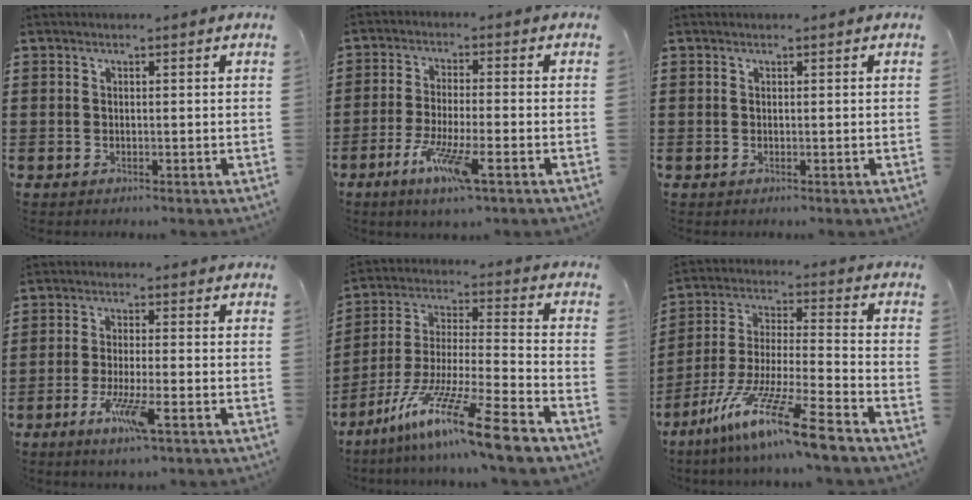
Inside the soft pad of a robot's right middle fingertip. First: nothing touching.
{"total": 7.4, "force": [-4.0, 0.9, 6.1], "torque": [-0.120, -0.012, -0.071]}
{"total": 0.0}
{"total": 6.1, "force": [-3.2, 0.7, 5.2], "torque": [-0.100, -0.012, -0.055]}
{"total": 14.2, "force": [-10.9, -0.4, 9.2], "torque": [-0.170, 0.009, -0.202]}
{"total": 13.6, "force": [-10.3, -0.3, 8.9], "torque": [-0.173, 0.005, -0.194]}